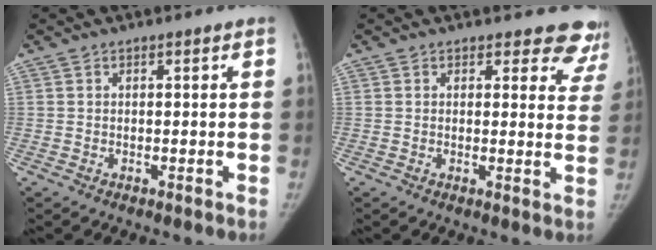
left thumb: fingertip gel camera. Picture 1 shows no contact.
{"total": 8.8, "force": [8.0, 3.6, 0.6], "torque": [0.054, -0.045, 0.051]}